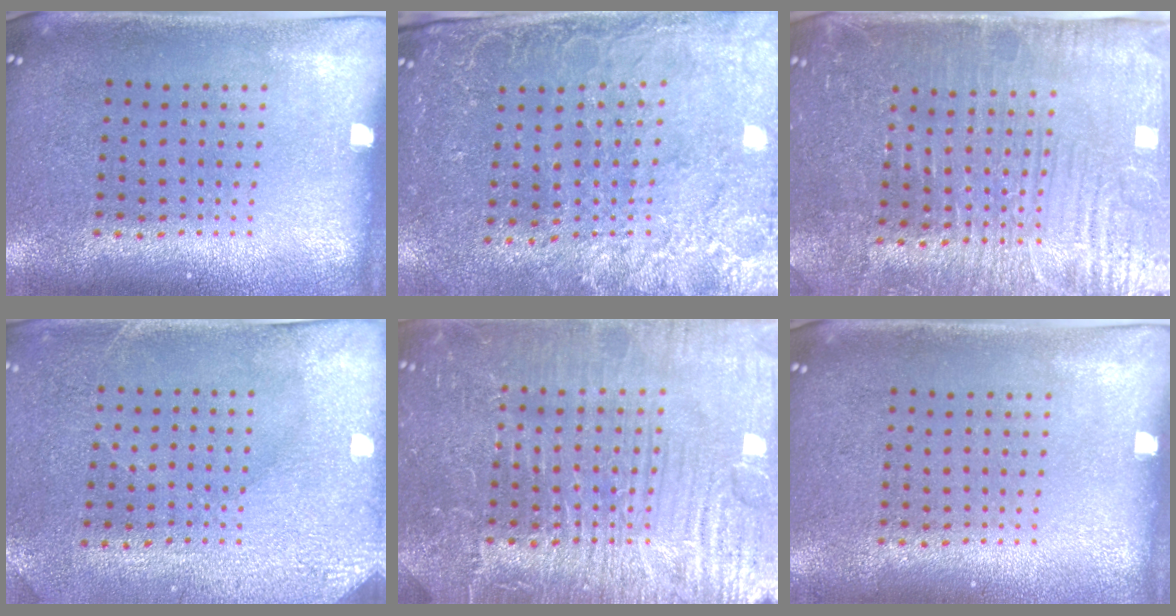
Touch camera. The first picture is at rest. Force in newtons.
{"total": 3.1, "press": 2.9, "slide": 1.0}
{"total": 4.7, "press": 4.5, "slide": 1.6}
{"total": 2.9, "press": 2.7, "slide": 1.1}
{"total": 7.7, "press": 7.6, "slide": 0.9}
{"total": 0.0}